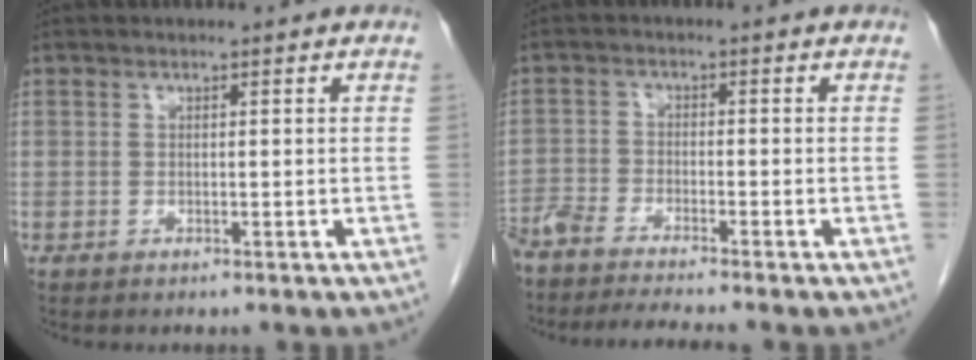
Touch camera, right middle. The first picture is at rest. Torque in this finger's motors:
{"motor_torque": [1.15, -0.99, 0.12, 0.11]}